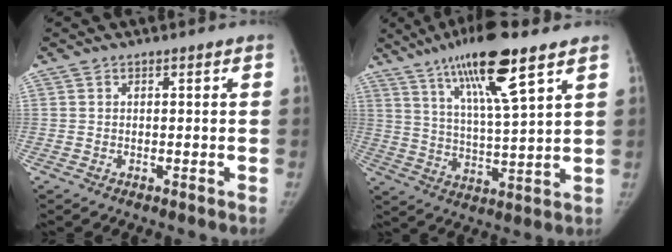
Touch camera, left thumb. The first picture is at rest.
{"total": 15.5, "force": [9.2, 2.3, 12.2], "torque": [-0.211, -0.038, 0.166]}